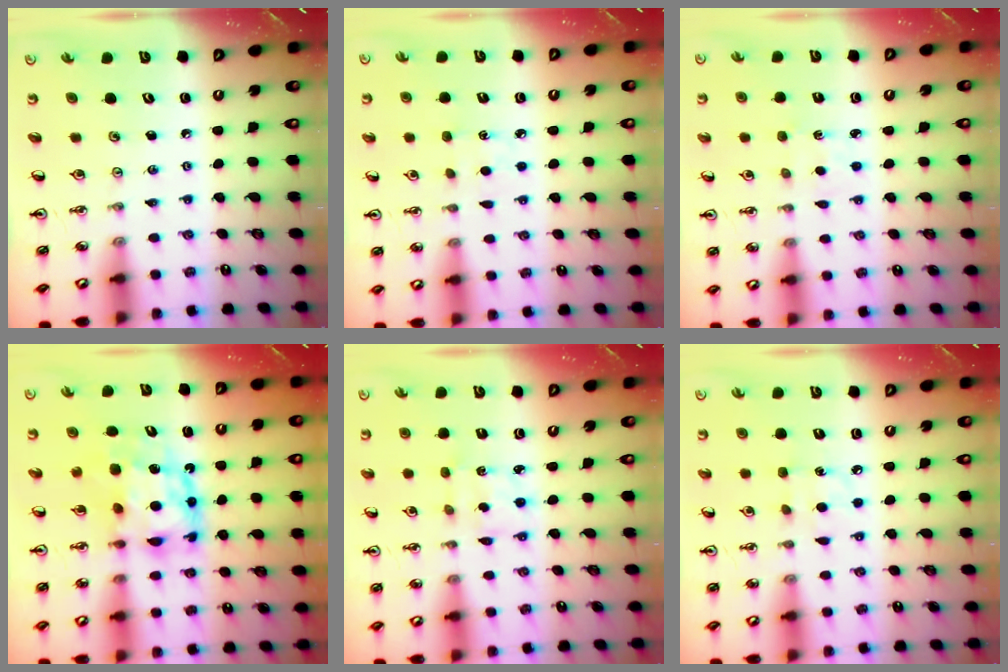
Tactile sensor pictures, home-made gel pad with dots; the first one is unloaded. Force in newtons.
{"total": 3.4, "press": 3.4, "slide": 0.4}
{"total": 1.3, "press": 1.2, "slide": 0.3}
{"total": 10.5, "press": 10.5, "slide": 1.0}
{"total": 2.2, "press": 2.1, "slide": 0.6}
{"total": 6.6, "press": 6.6, "slide": 0.7}